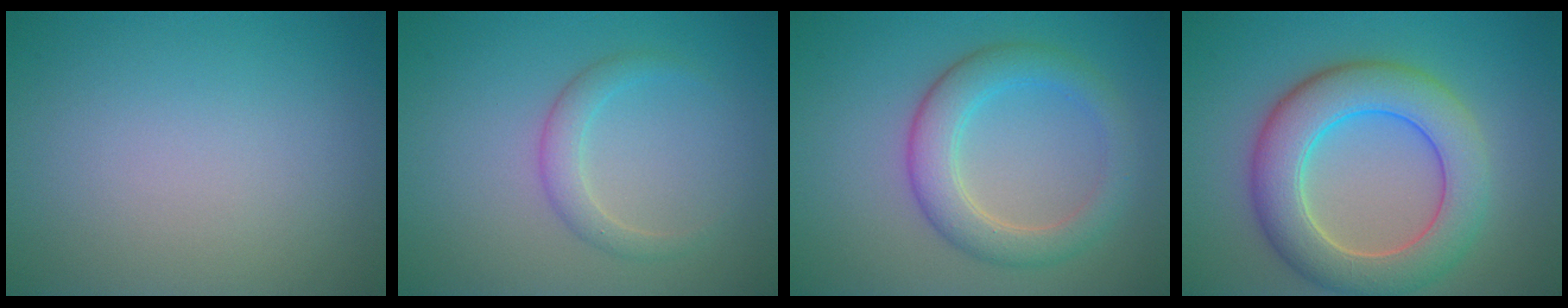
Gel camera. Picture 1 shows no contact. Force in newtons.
{"total": 2.0, "press": 2.0, "slide": 0.1}
{"total": 4.5, "press": 4.5, "slide": 0.2}
{"total": 7.8, "press": 7.8, "slide": 0.2}